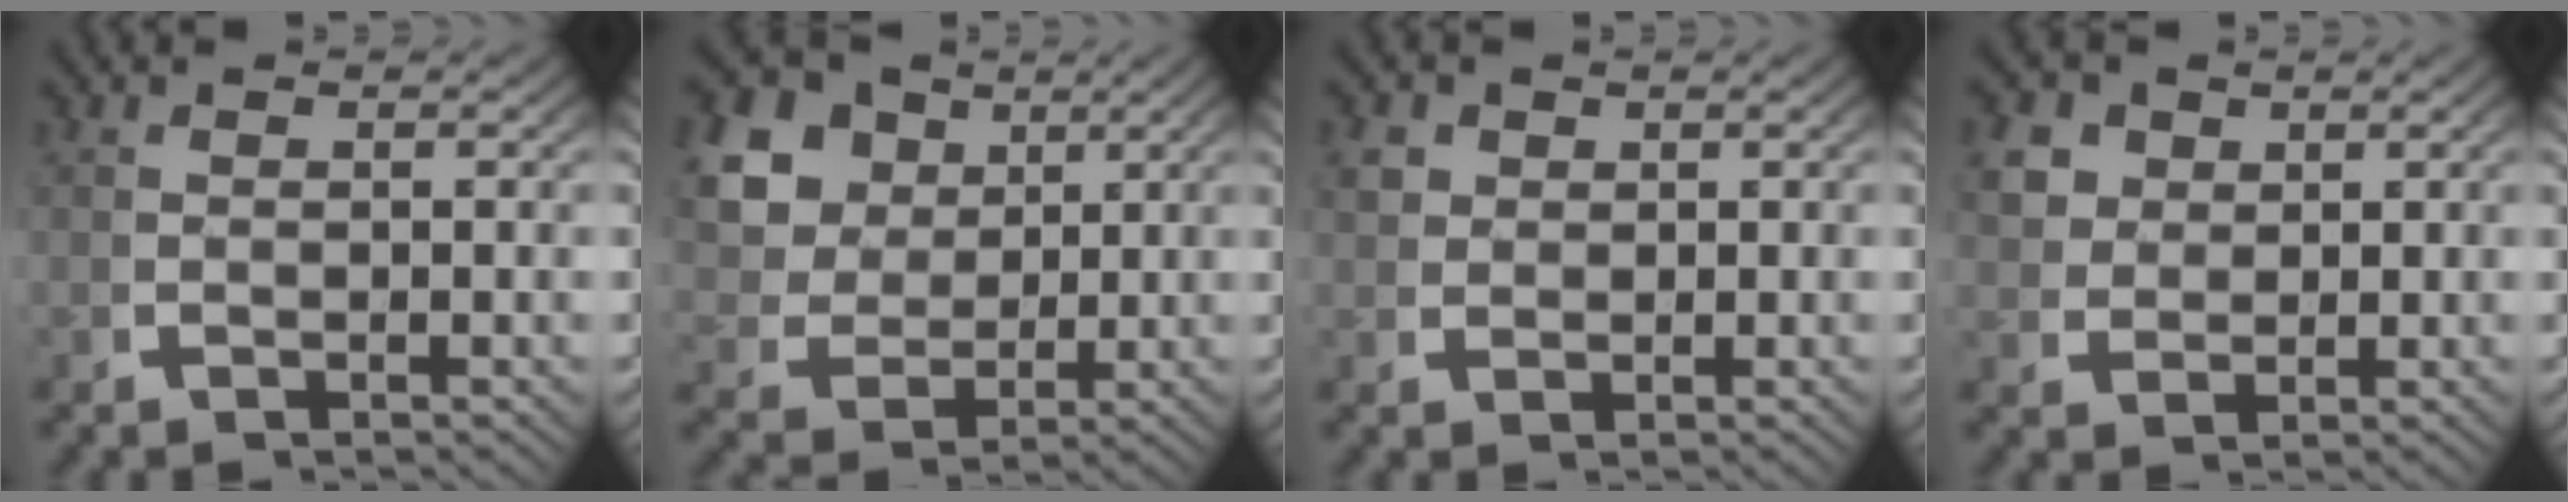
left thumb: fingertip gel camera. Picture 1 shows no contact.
{"total": 11.6, "force": [3.4, 9.5, 5.8], "torque": [-0.137, -0.015, 0.053]}
{"total": 2.5, "force": [1.3, 1.9, 1.0], "torque": [-0.021, -0.006, 0.029]}
{"total": 4.8, "force": [2.2, 3.7, 2.2], "torque": [-0.049, -0.008, 0.046]}